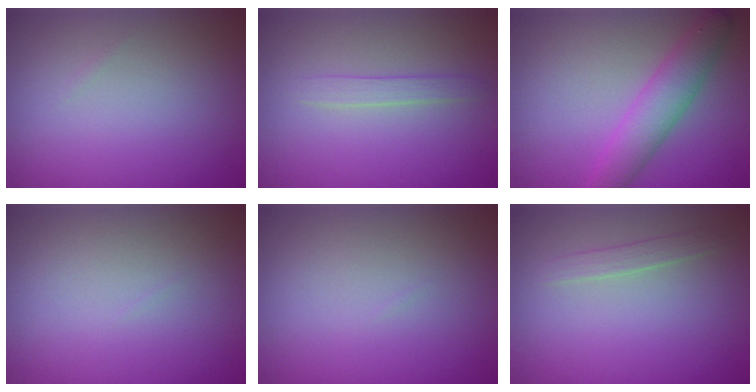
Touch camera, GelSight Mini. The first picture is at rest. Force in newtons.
{"total": 1.2, "press": 1.2, "slide": 0.1}
{"total": 4.2, "press": 4.2, "slide": 0.2}
{"total": 0.0}
{"total": 0.0}
{"total": 1.1, "press": 1.1, "slide": 0.1}